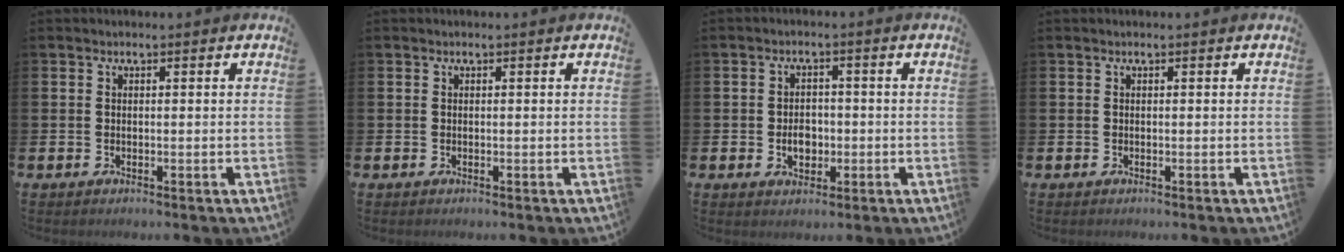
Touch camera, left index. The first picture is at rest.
{"total": 0.0}
{"total": 3.3, "force": [-0.6, 2.4, 2.2], "torque": [-0.023, -0.004, -0.018]}
{"total": 0.0}